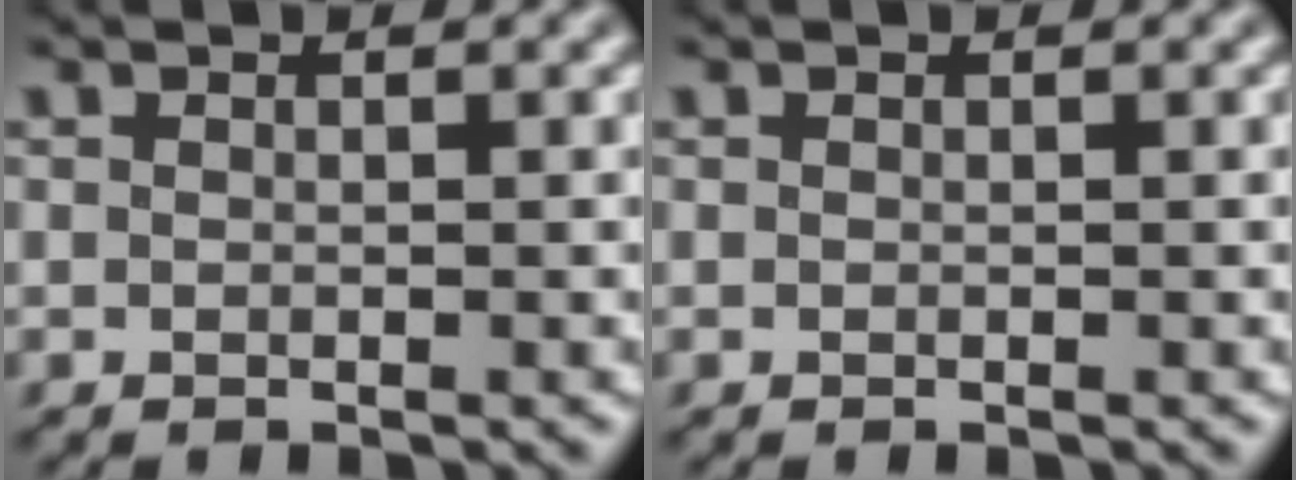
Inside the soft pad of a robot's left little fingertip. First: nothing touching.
{"total": 0.0}